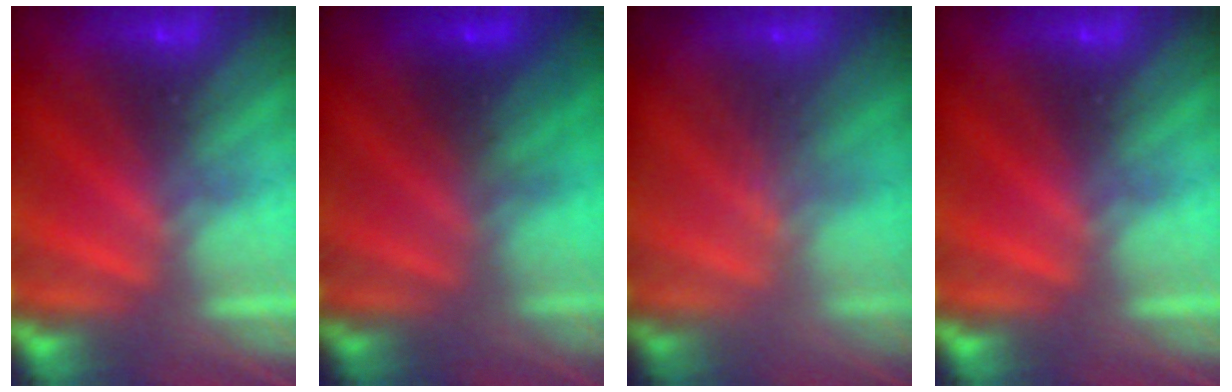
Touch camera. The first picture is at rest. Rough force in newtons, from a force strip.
{"total": 1.7}
{"total": 2.7}
{"total": 0.0}